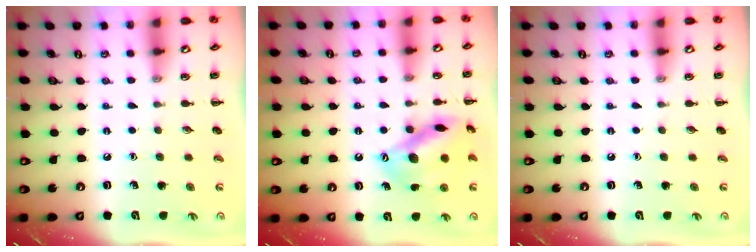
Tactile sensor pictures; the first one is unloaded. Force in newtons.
{"total": 15.6, "press": 15.6, "slide": 0.7}
{"total": 0.0}